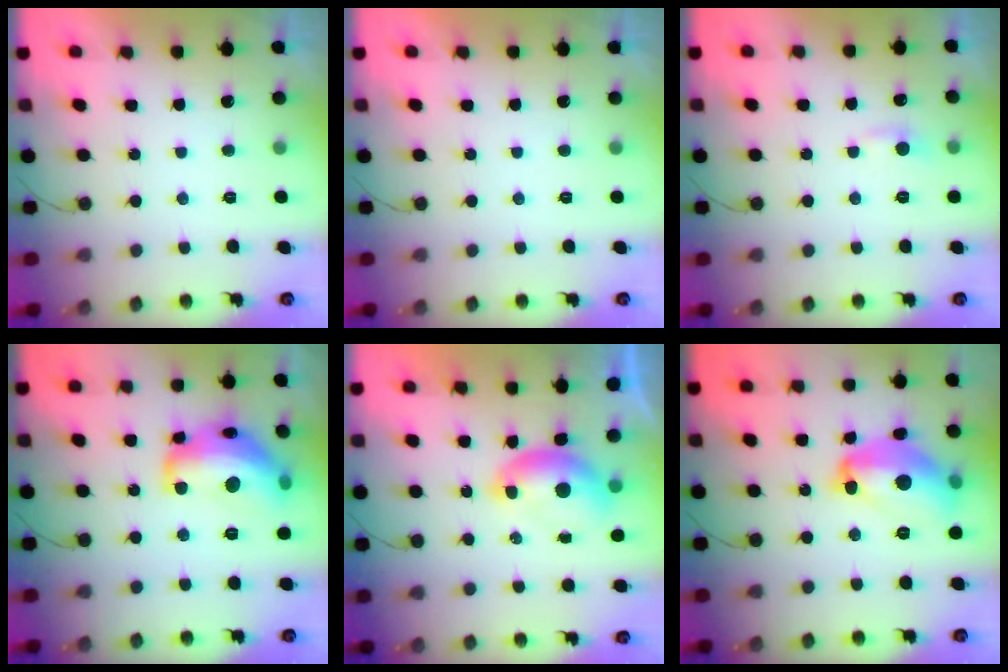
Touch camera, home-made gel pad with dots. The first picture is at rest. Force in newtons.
{"total": 0.0}
{"total": 3.8, "press": 3.8, "slide": 0.4}
{"total": 20.3, "press": 20.3, "slide": 1.1}
{"total": 7.1, "press": 7.0, "slide": 0.9}
{"total": 15.4, "press": 15.4, "slide": 0.8}